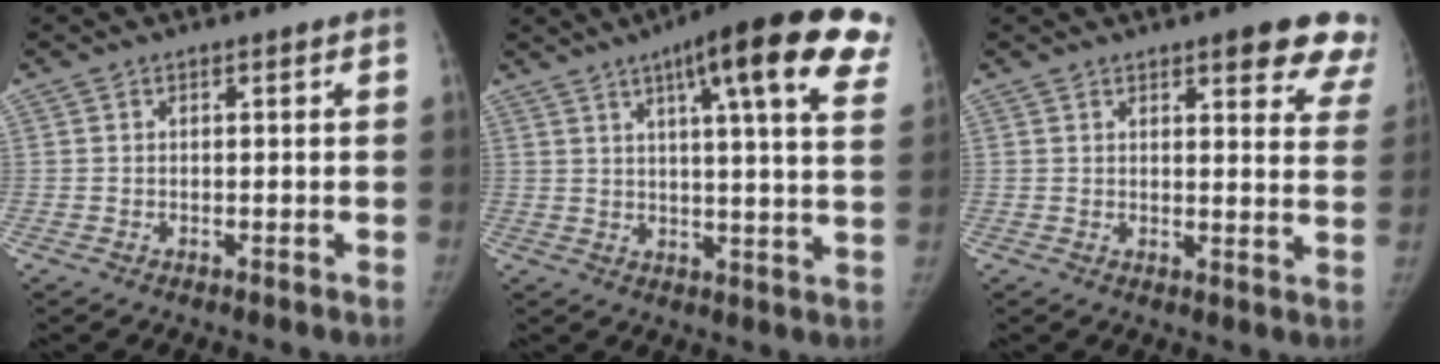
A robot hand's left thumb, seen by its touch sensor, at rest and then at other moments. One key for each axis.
{"total": 22.8, "fx": 12.5, "fy": 4.0, "fz": 18.6, "tx": -0.244, "ty": -0.022, "tz": 0.148}
{"total": 12.8, "fx": 8.9, "fy": 3.8, "fz": 8.4, "tx": -0.060, "ty": -0.038, "tz": 0.088}